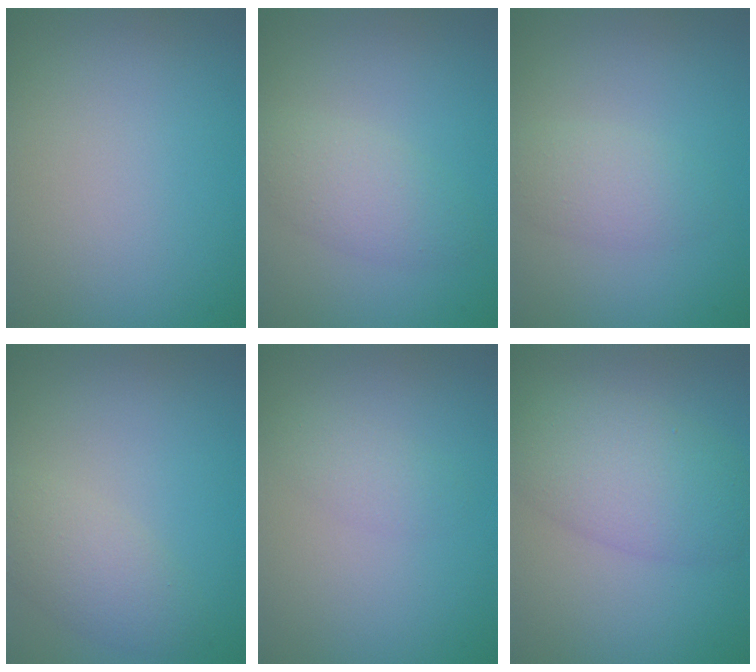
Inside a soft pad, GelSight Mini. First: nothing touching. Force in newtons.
{"total": 2.9, "press": 2.9, "slide": 0.1}
{"total": 2.3, "press": 2.3, "slide": 0.1}
{"total": 2.9, "press": 2.9, "slide": 0.2}
{"total": 1.4, "press": 1.4, "slide": 0.0}
{"total": 6.1, "press": 6.1, "slide": 0.2}